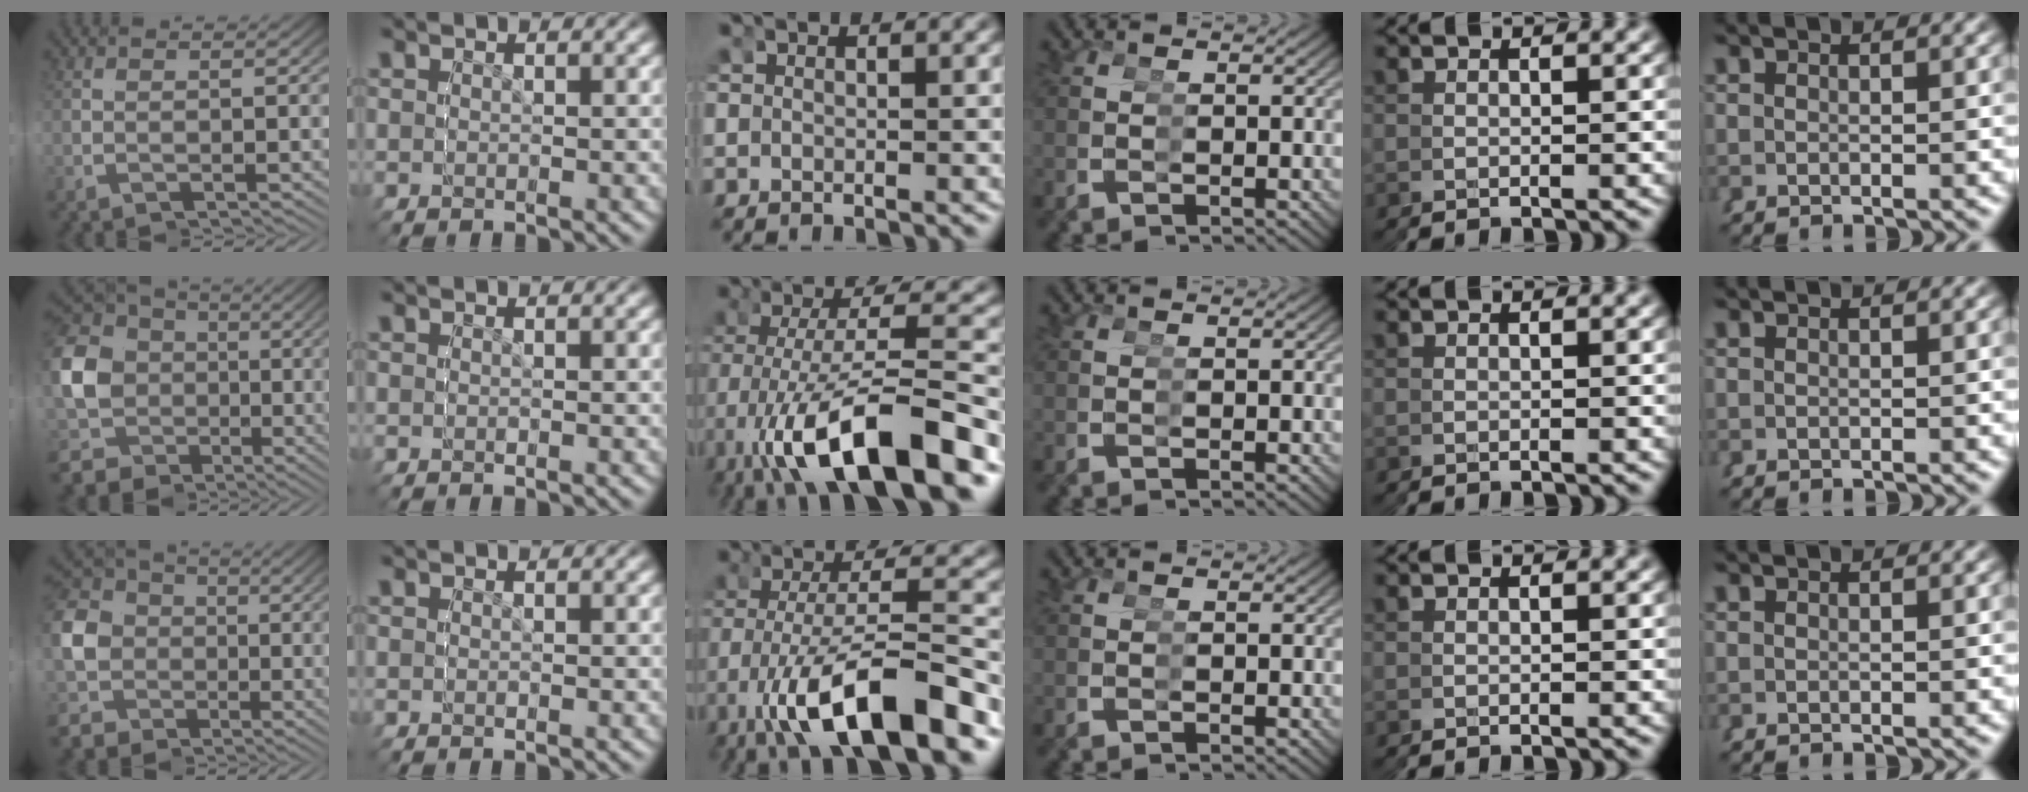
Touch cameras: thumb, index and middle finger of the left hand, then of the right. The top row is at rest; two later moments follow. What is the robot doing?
{"motion": "grasp_and_lifting", "object": "glue stick"}